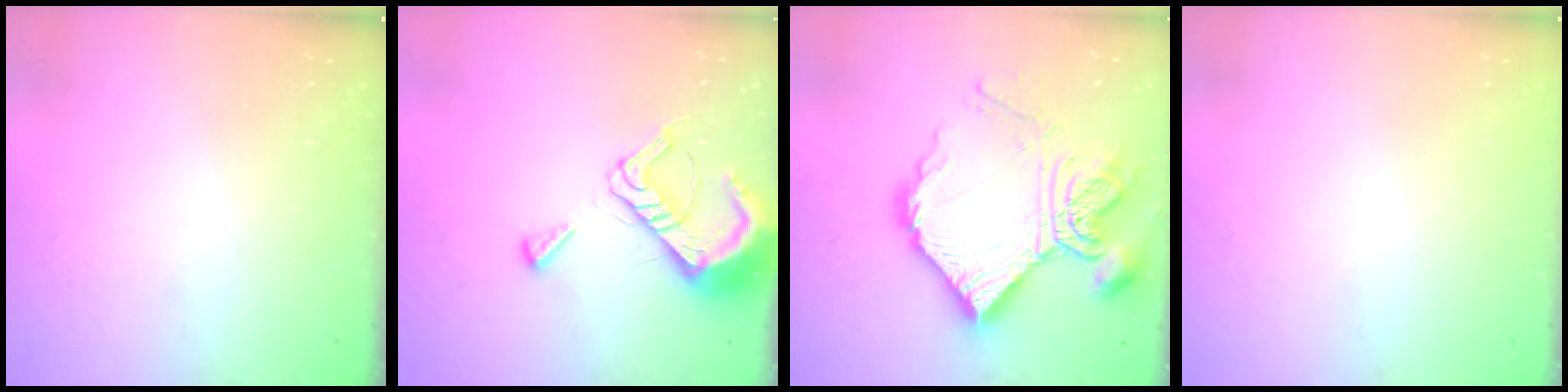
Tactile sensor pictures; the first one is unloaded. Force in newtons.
{"total": 11.5, "press": 11.4, "slide": 1.2}
{"total": 21.2, "press": 21.1, "slide": 2.2}
{"total": 1.8, "press": 1.8, "slide": 0.1}